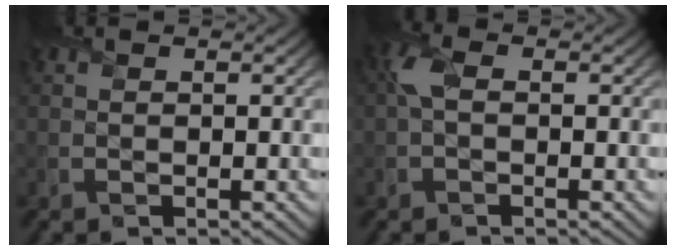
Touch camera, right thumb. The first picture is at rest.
{"total": 2.5, "force": [0.2, 1.3, 2.1], "torque": [-0.053, 0.008, -0.006]}